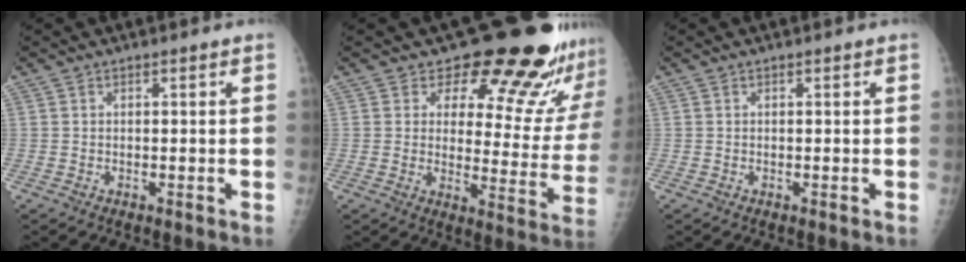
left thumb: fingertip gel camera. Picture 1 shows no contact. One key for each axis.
{"total": 18.7, "fx": 16.2, "fy": 6.5, "fz": 6.7, "tx": -0.024, "ty": -0.135, "tz": 0.185}
{"total": 0.0}